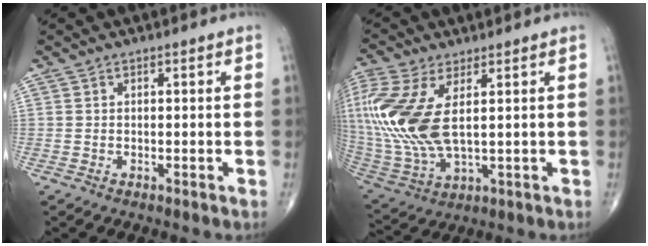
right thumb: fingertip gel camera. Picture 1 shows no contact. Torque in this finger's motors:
{"motor_torque": [-0.55, 2.76, 1.13, -0.53, 0.73]}